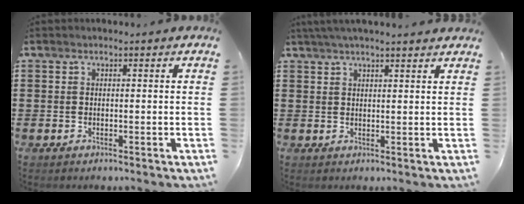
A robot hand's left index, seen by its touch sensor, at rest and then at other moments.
{"total": 2.6, "force": [2.3, -0.1, 1.2], "torque": [-0.029, 0.001, 0.042]}